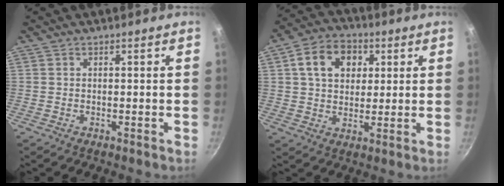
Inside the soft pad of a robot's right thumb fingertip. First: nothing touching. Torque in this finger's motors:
{"motor_torque": [0.12, 2.53, 0.77, 0.16, 0.06]}